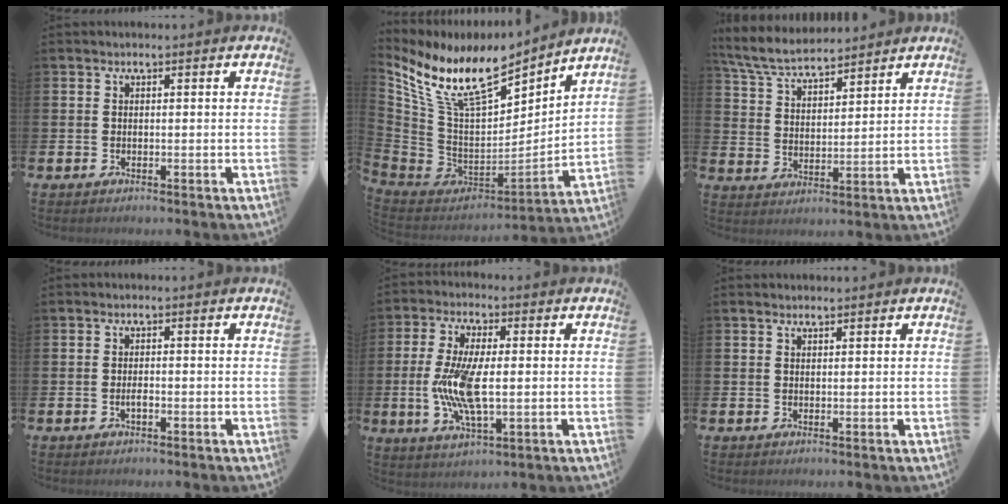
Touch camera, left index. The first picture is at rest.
{"total": 11.9, "force": [9.0, 4.1, 6.5], "torque": [-0.176, -0.056, 0.162]}
{"total": 6.6, "force": [6.3, 1.2, 1.5], "torque": [-0.056, -0.027, 0.115]}
{"total": 1.0, "force": [-0.3, 0.3, 0.9], "torque": [-0.021, 0.000, -0.005]}
{"total": 9.4, "force": [-0.2, 3.7, 8.6], "torque": [-0.177, -0.005, -0.006]}
{"total": 1.1, "force": [1.1, 0.2, 0.2], "torque": [0.008, -0.003, 0.016]}